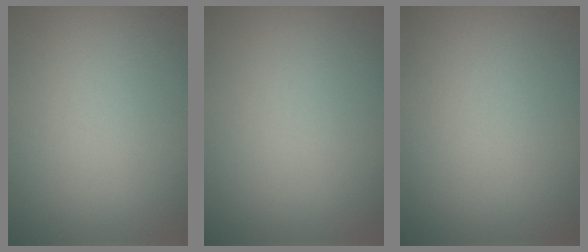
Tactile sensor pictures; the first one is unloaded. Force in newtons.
{"total": 0.0}
{"total": 0.0}